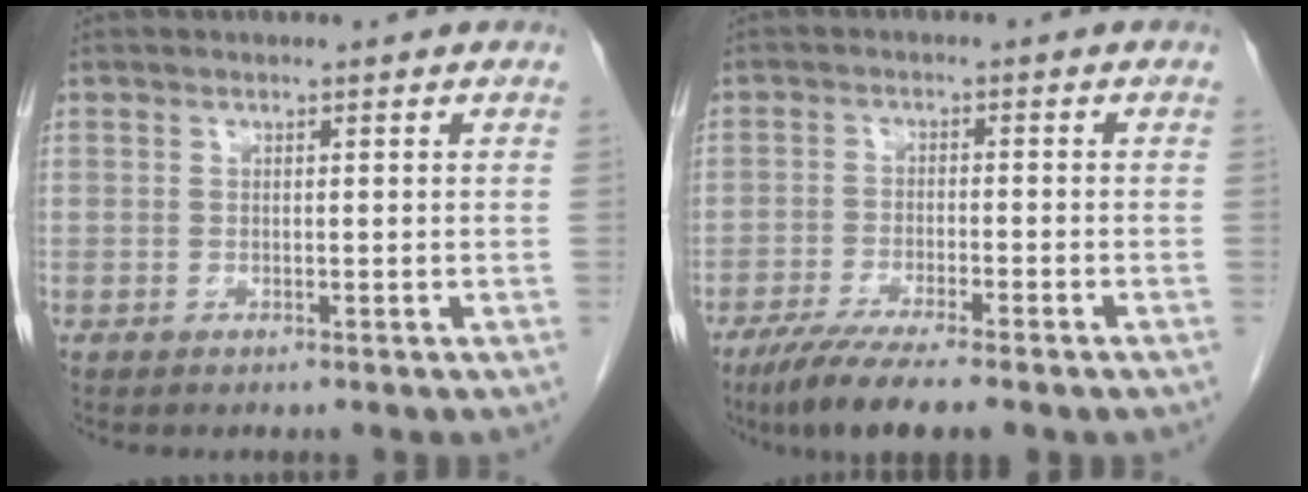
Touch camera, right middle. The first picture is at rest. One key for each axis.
{"total": 8.4, "fx": -6.2, "fy": 0.6, "fz": 5.5, "tx": -0.091, "ty": -0.019, "tz": -0.100}